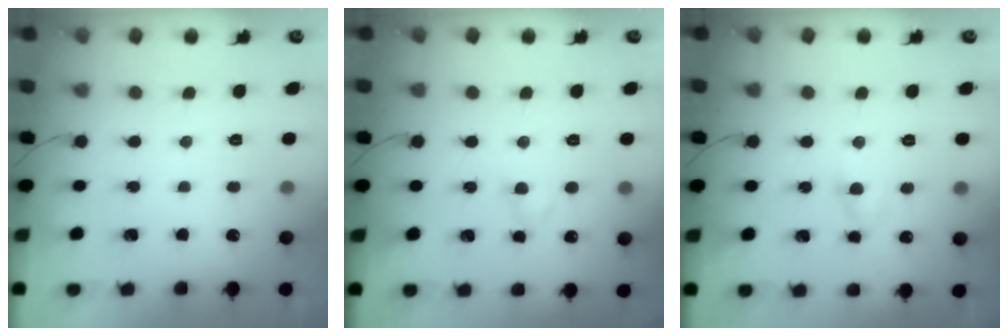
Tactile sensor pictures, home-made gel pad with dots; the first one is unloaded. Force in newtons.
{"total": 2.9, "press": 2.8, "slide": 0.8}
{"total": 4.8, "press": 4.7, "slide": 1.2}